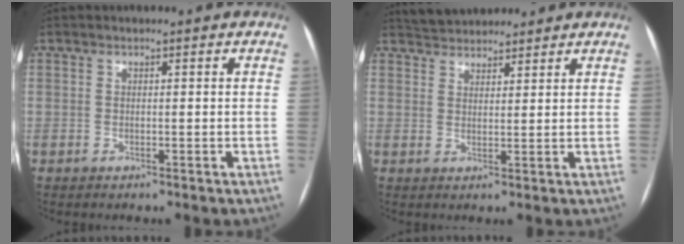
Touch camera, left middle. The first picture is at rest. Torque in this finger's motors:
{"motor_torque": [0.02, -0.07, -0.01, 0.00]}